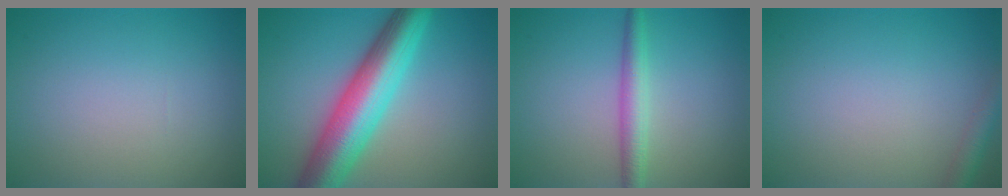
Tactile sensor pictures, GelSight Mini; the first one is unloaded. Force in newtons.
{"total": 9.2, "press": 9.2, "slide": 0.3}
{"total": 2.8, "press": 2.8, "slide": 0.0}
{"total": 2.0, "press": 2.0, "slide": 0.1}